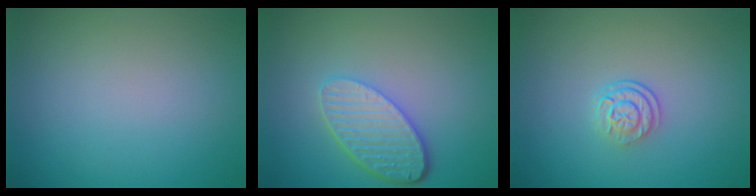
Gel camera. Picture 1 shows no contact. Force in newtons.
{"total": 5.0, "press": 3.9, "slide": 3.2}
{"total": 2.4, "press": 1.8, "slide": 1.6}